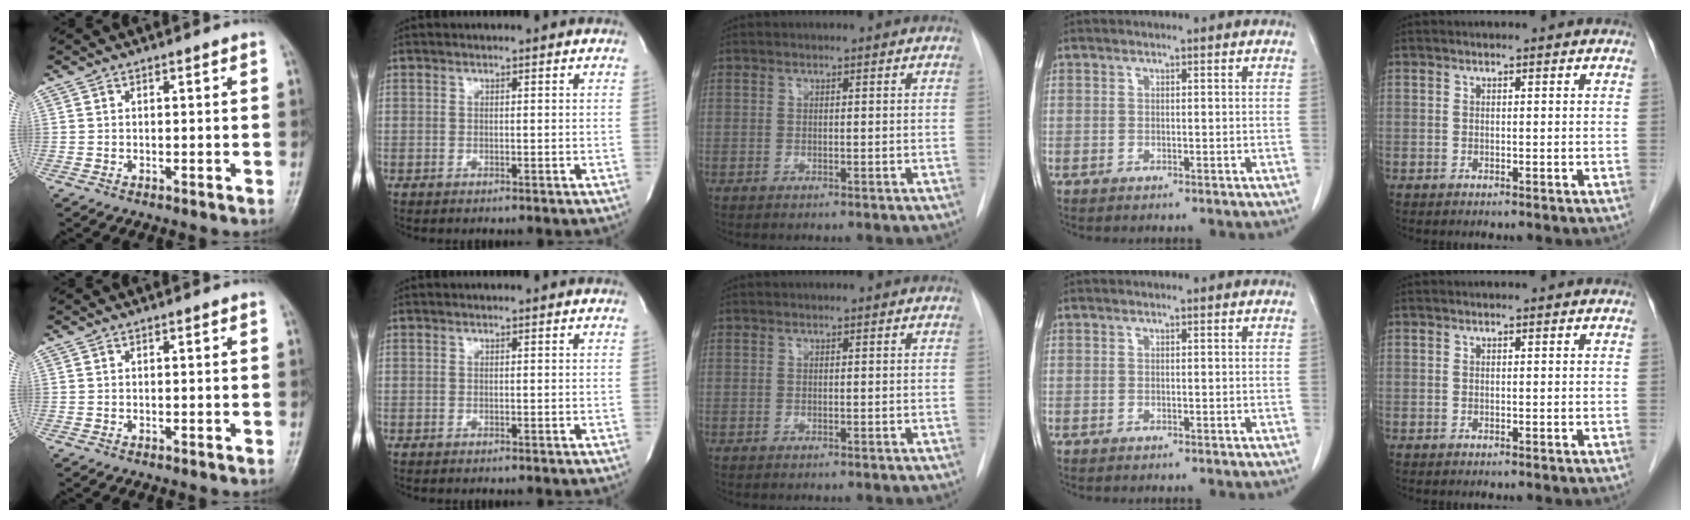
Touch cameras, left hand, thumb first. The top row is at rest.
{}